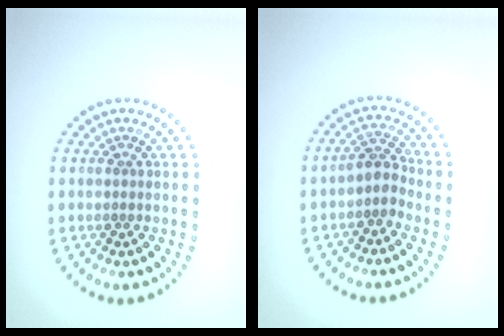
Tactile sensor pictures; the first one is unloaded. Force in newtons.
{"total": 2.4, "press": 1.9, "slide": 1.5}